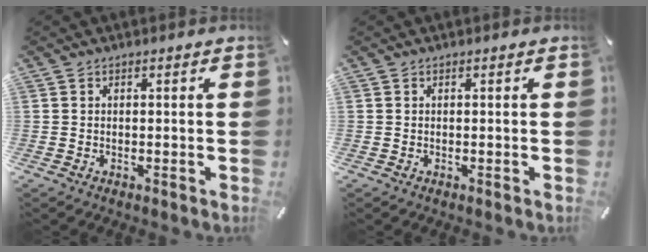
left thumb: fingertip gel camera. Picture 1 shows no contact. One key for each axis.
{"total": 0.0}